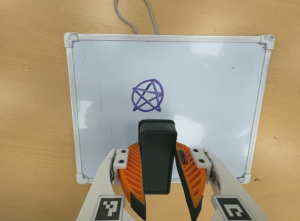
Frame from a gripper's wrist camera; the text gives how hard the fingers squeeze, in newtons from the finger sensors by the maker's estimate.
{"total": 6.7, "left": 5.5, "right": 7.9}